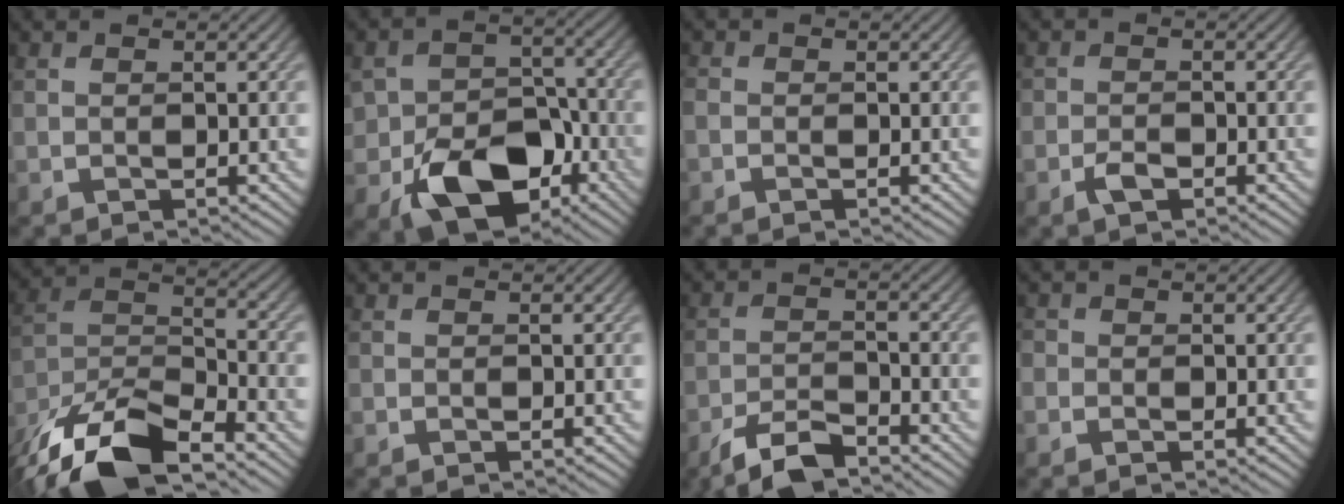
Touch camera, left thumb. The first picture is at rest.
{"total": 11.4, "force": [-5.3, 7.6, 6.6], "torque": [-0.121, -0.021, -0.088]}
{"total": 1.2, "force": [-0.6, 0.9, 0.6], "torque": [-0.016, -0.001, -0.016]}
{"total": 2.3, "force": [-1.3, 1.4, 1.4], "torque": [-0.028, -0.001, -0.028]}
{"total": 13.7, "force": [-10.2, 4.5, 8.0], "torque": [-0.170, -0.008, -0.203]}
{"total": 0.0}
{"total": 5.7, "force": [-4.4, 1.6, 3.2], "torque": [-0.061, 0.001, -0.087]}
{"total": 1.4, "force": [-0.4, 1.3, 0.2], "torque": [0.002, 0.002, -0.014]}